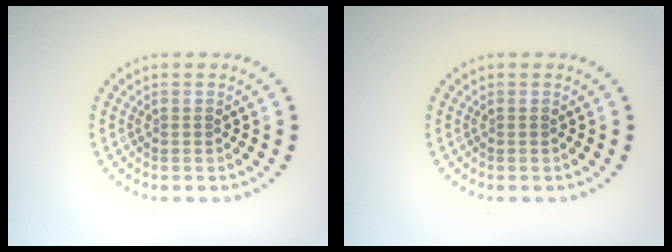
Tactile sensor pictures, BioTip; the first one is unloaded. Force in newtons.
{"total": 0.0}